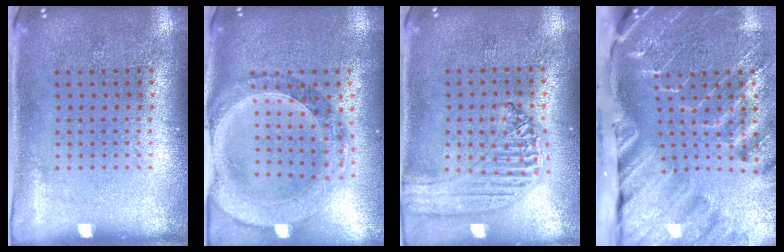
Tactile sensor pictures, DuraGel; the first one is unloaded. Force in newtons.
{"total": 1.4, "press": 1.4, "slide": 0.3}
{"total": 1.2, "press": 1.2, "slide": 0.1}
{"total": 4.6, "press": 3.4, "slide": 3.1}